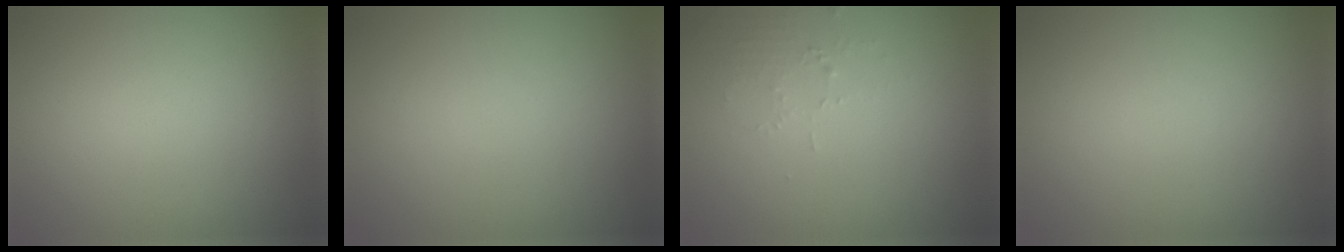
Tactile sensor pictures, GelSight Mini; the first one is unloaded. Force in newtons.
{"total": 0.0}
{"total": 1.5, "press": 1.5, "slide": 0.2}
{"total": 0.0}